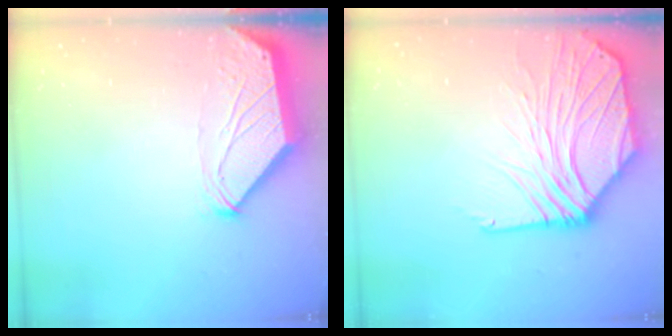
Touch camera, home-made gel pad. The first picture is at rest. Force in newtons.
{"total": 9.3, "press": 9.2, "slide": 1.7}